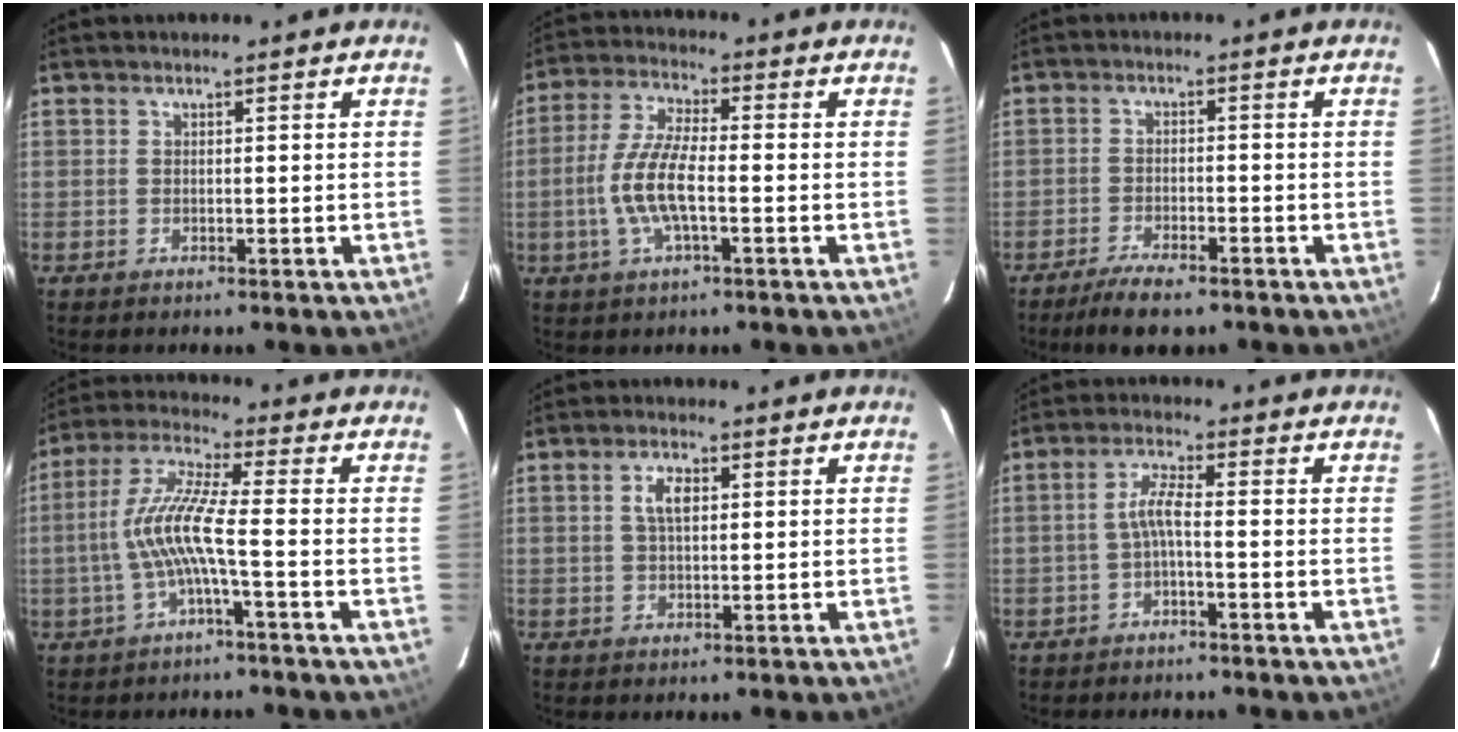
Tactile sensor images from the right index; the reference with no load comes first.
{"total": 9.6, "force": [-2.2, 2.6, 9.0], "torque": [-0.190, 0.000, -0.045]}
{"total": 6.9, "force": [-5.4, 1.8, 3.9], "torque": [-0.094, -0.010, -0.095]}
{"total": 8.9, "force": [-2.2, -0.1, 8.7], "torque": [-0.191, 0.007, -0.039]}
{"total": 3.5, "force": [1.0, 1.6, 3.0], "torque": [-0.058, 0.007, 0.019]}
{"total": 3.3, "force": [-1.3, 0.1, 3.0], "torque": [-0.068, 0.008, -0.026]}